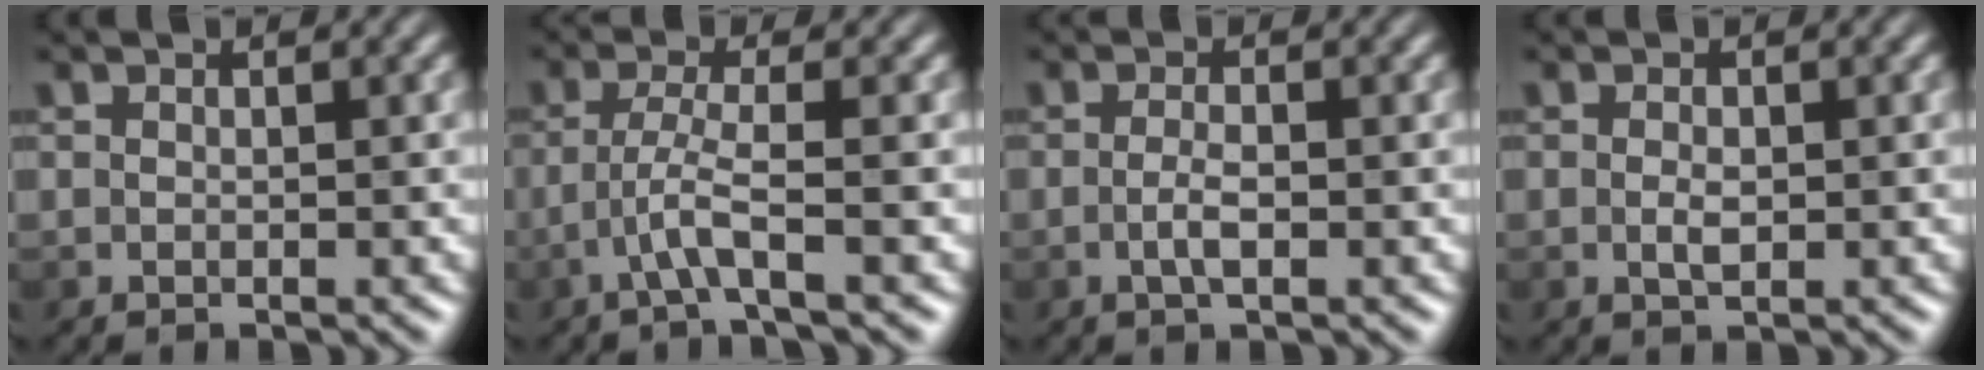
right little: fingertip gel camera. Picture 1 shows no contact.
{"total": 2.7, "force": [-1.4, -0.4, 2.2], "torque": [-0.052, 0.009, -0.034]}
{"total": 1.7, "force": [-0.6, 0.3, 1.5], "torque": [-0.033, 0.002, -0.012]}
{"total": 1.4, "force": [-0.2, 0.7, 1.2], "torque": [-0.025, 0.002, -0.001]}